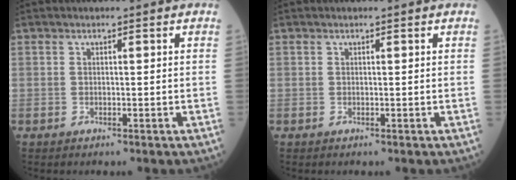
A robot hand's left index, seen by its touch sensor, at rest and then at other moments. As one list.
[{"total": 0.0}]